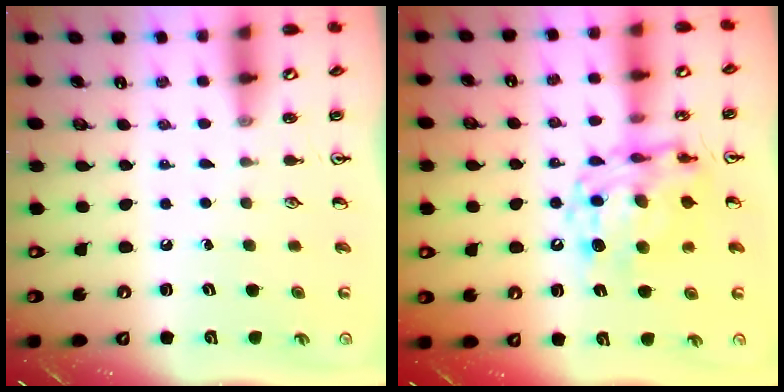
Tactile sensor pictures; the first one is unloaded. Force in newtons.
{"total": 13.6, "press": 13.5, "slide": 1.4}